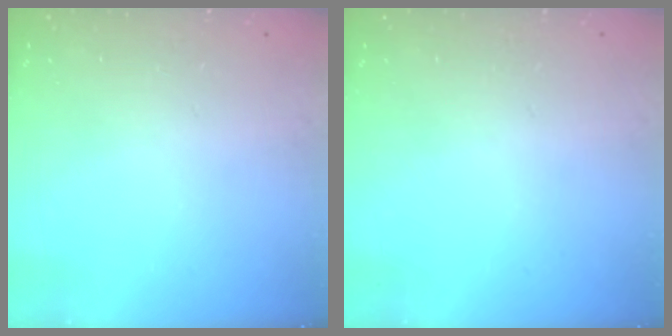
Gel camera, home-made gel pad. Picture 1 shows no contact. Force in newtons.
{"total": 0.0}